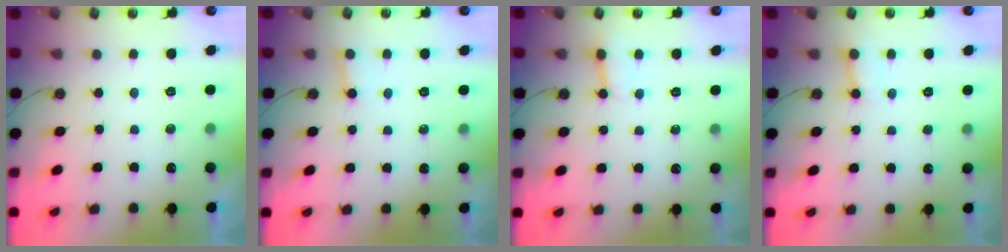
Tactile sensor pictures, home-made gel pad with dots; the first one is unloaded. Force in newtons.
{"total": 2.6, "press": 2.6, "slide": 0.1}
{"total": 3.0, "press": 3.0, "slide": 0.2}
{"total": 2.6, "press": 2.6, "slide": 0.3}